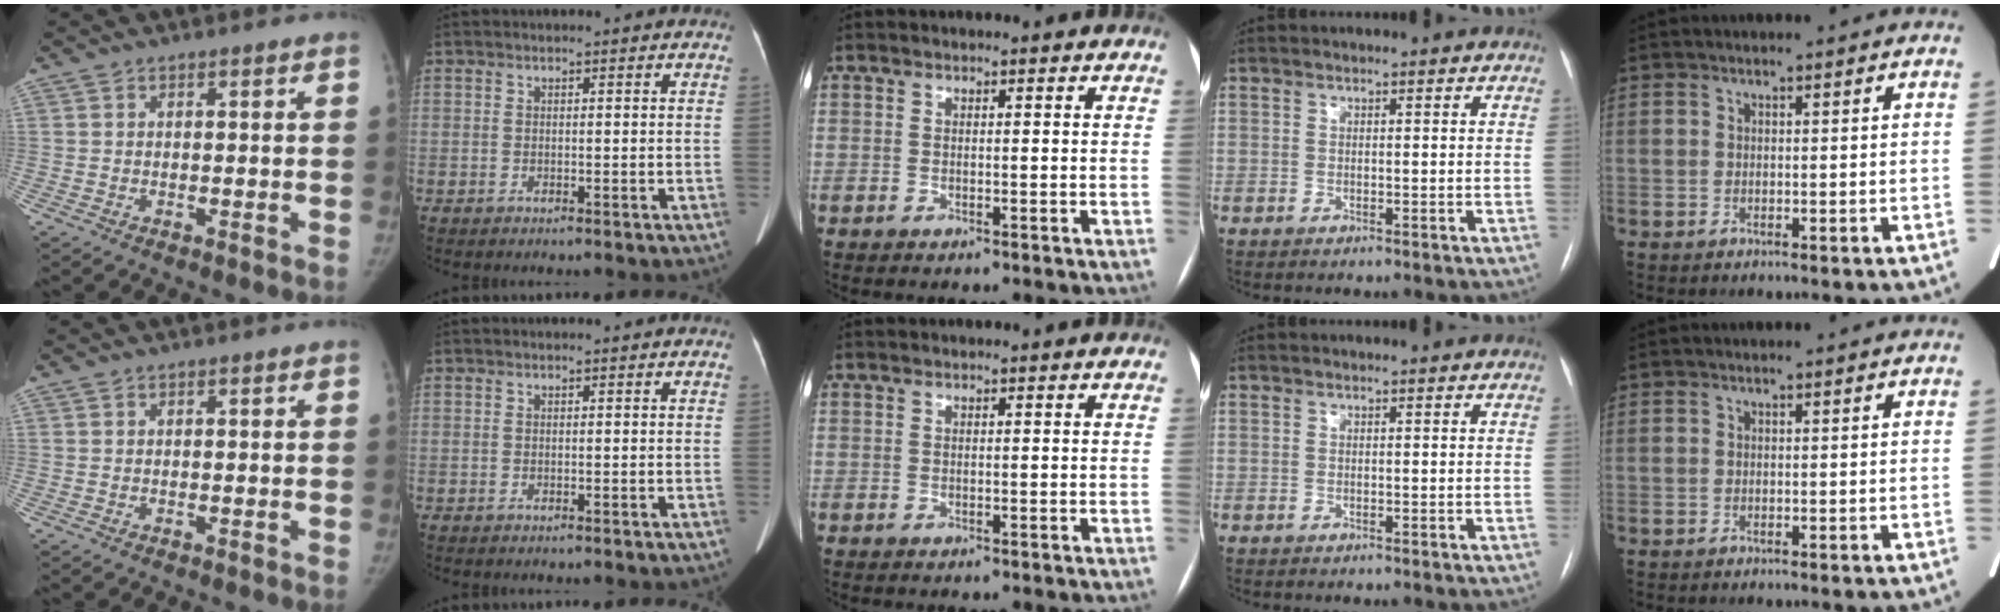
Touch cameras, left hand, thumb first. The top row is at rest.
{}